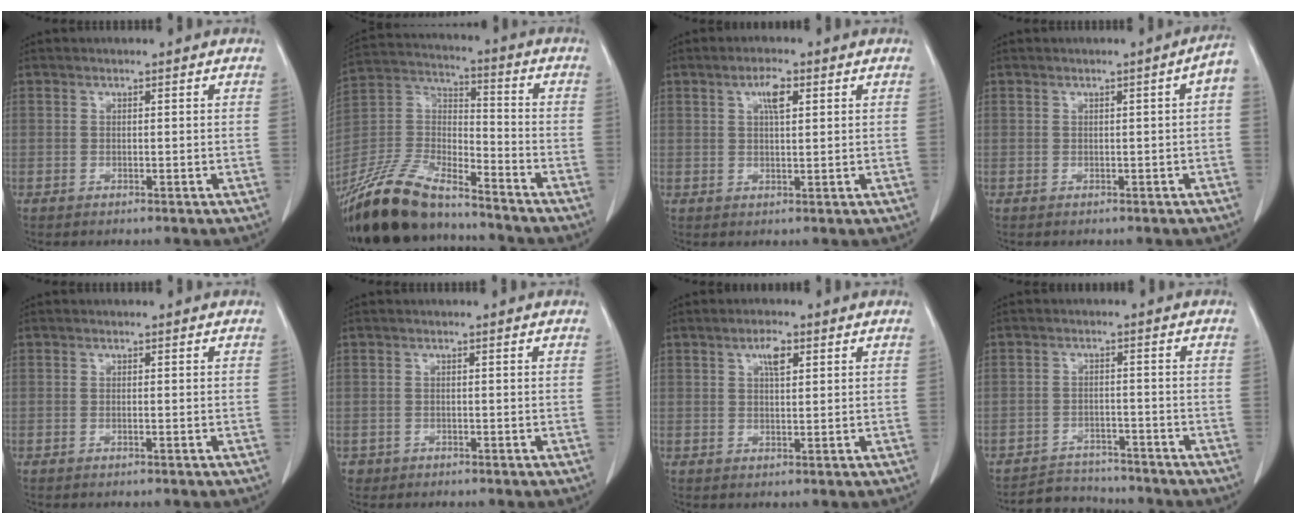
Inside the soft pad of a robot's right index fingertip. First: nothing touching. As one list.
[{"total": 20.4, "force": [-17.3, 5.1, 9.6], "torque": [-0.221, -0.011, -0.321]}, {"total": 3.3, "force": [1.4, 0.8, 2.9], "torque": [-0.057, 0.002, 0.024]}, {"total": 2.5, "force": [-0.3, 0.2, 2.4], "torque": [-0.027, 0.006, -0.004]}, {"total": 0.0}, {"total": 1.3, "force": [-0.6, 1.1, -0.2], "torque": [-0.006, 0.005, -0.010]}, {"total": 2.8, "force": [1.3, 0.9, 2.4], "torque": [-0.047, 0.001, 0.023]}, {"total": 5.3, "force": [-5.1, 1.3, -0.7], "torque": [0.010, 0.006, -0.081]}]